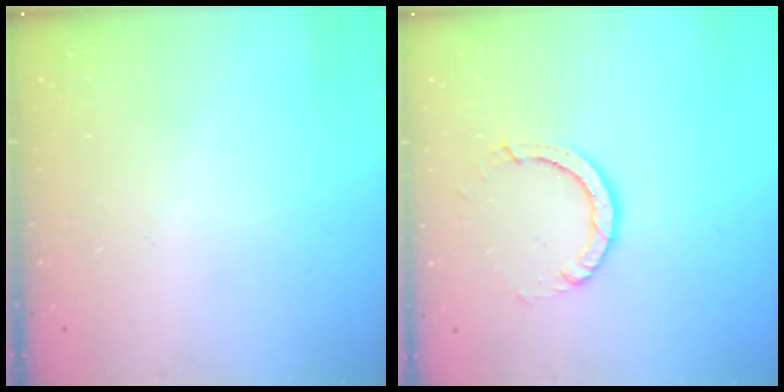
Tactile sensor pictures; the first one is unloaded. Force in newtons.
{"total": 5.6, "press": 5.6, "slide": 0.4}